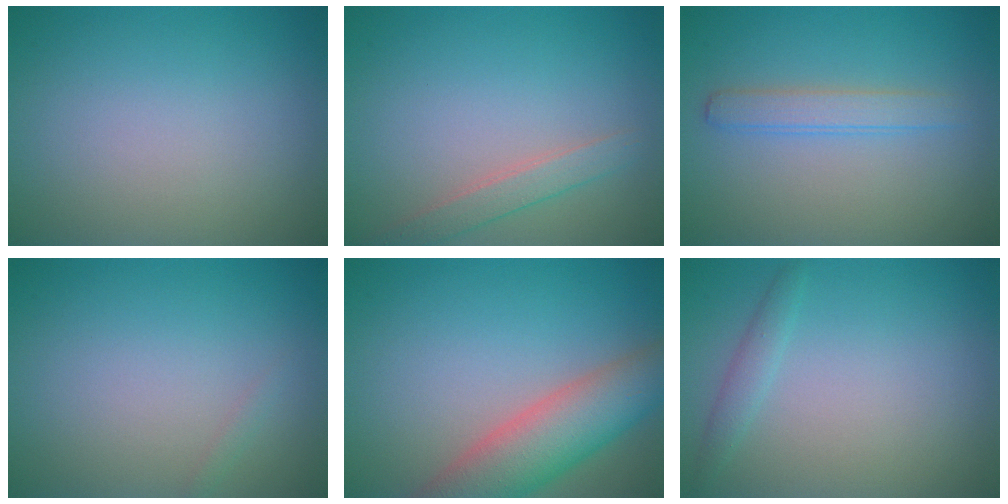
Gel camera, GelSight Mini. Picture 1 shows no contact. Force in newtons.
{"total": 1.9, "press": 1.9, "slide": 0.1}
{"total": 2.1, "press": 2.1, "slide": 0.1}
{"total": 0.5, "press": 0.5, "slide": 0.0}
{"total": 7.1, "press": 7.0, "slide": 0.7}
{"total": 1.3, "press": 1.3, "slide": 0.1}